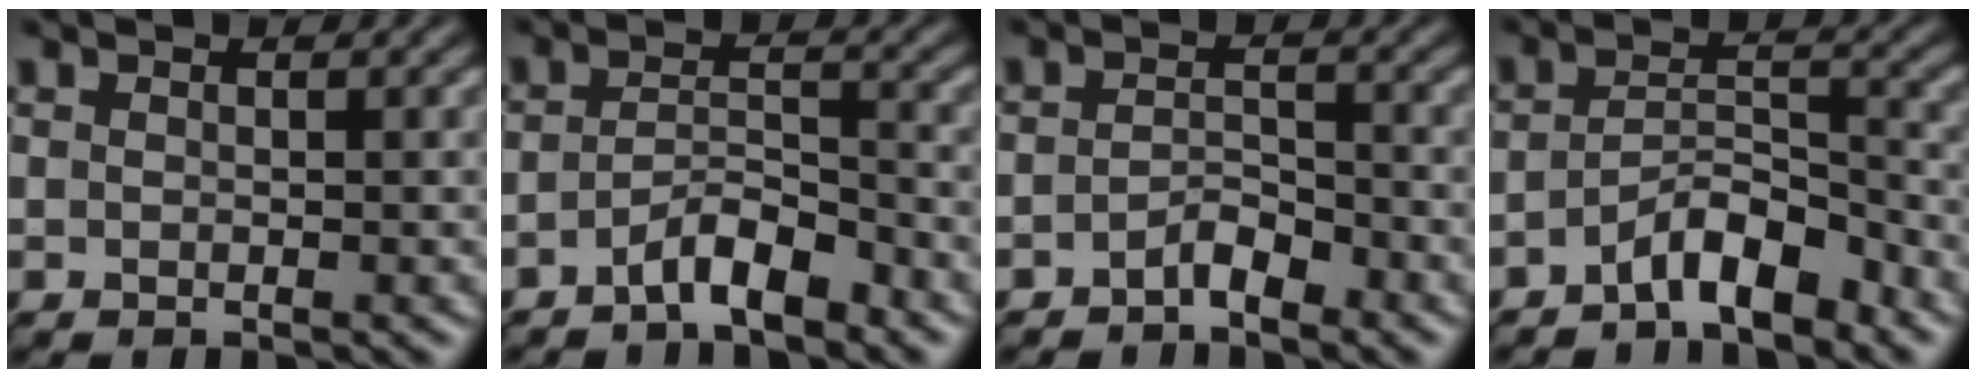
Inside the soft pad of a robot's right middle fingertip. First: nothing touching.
{"total": 3.4, "force": [-2.4, 0.9, 2.2], "torque": [-0.041, 0.009, -0.046]}
{"total": 1.8, "force": [-1.4, 0.6, 0.9], "torque": [-0.018, 0.007, -0.028]}
{"total": 4.3, "force": [-3.0, 1.3, 2.8], "torque": [-0.046, 0.011, -0.056]}